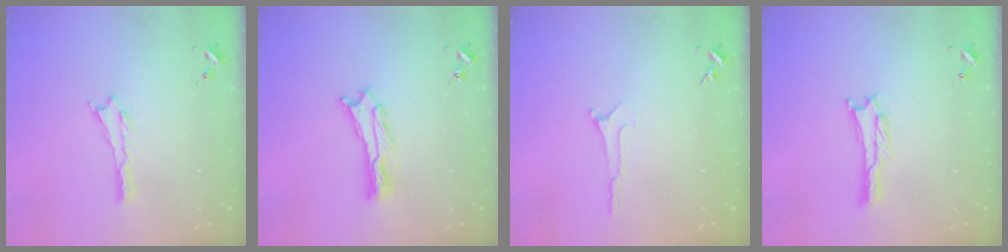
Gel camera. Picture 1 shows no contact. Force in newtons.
{"total": 2.4, "press": 2.4, "slide": 0.3}
{"total": 0.0}
{"total": 1.0, "press": 1.0, "slide": 0.1}